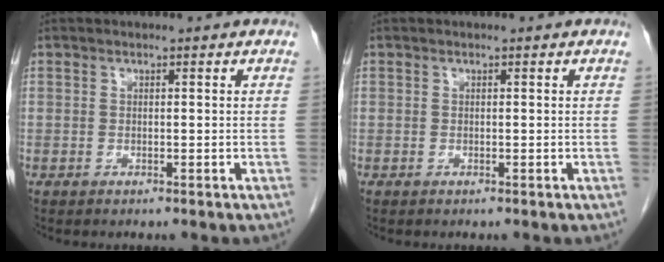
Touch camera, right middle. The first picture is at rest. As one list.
[{"total": 0.0}]